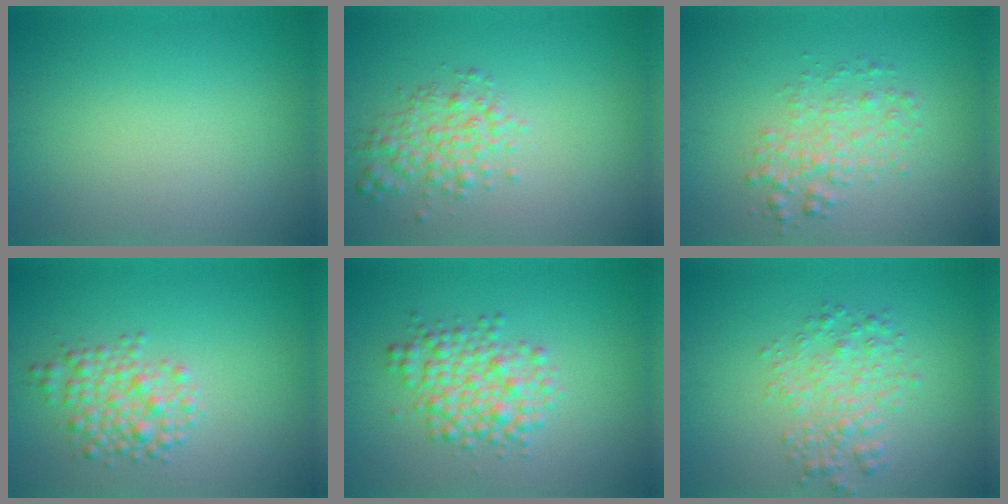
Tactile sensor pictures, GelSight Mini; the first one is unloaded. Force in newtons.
{"total": 2.8, "press": 2.8, "slide": 0.1}
{"total": 2.6, "press": 2.6, "slide": 0.1}
{"total": 3.3, "press": 3.3, "slide": 0.2}
{"total": 4.2, "press": 4.2, "slide": 0.1}
{"total": 2.8, "press": 2.8, "slide": 0.0}